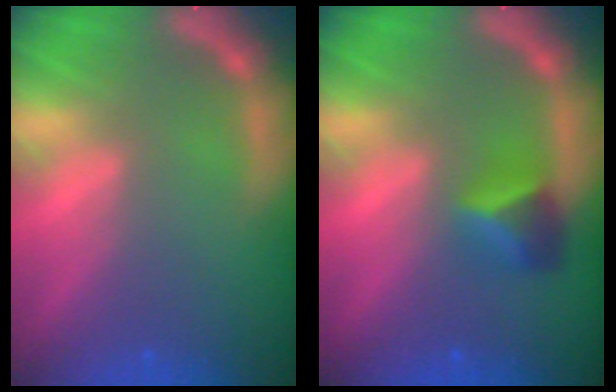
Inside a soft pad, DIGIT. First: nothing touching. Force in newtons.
{"total": 2.9}